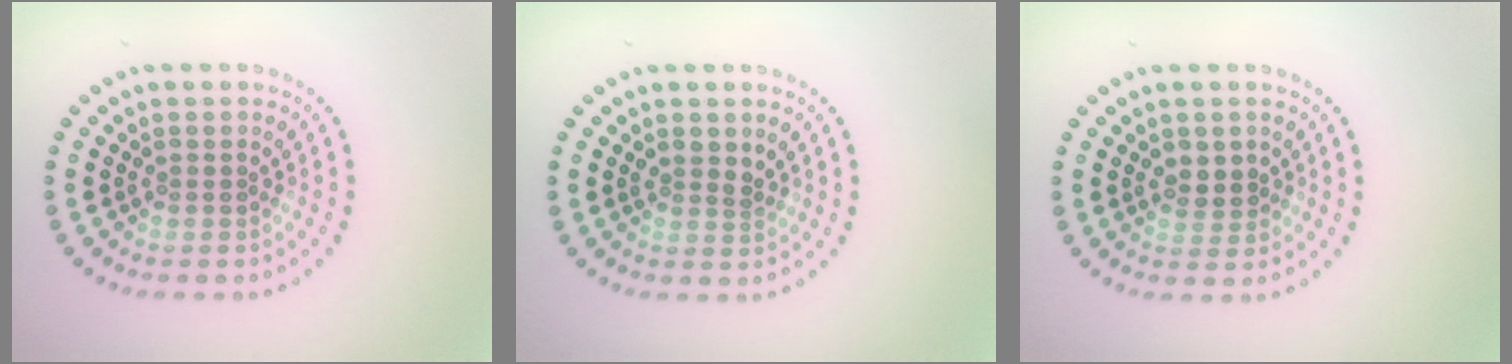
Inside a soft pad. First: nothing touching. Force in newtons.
{"total": 1.1, "press": 1.0, "slide": 0.4}
{"total": 1.9, "press": 1.9, "slide": 0.5}